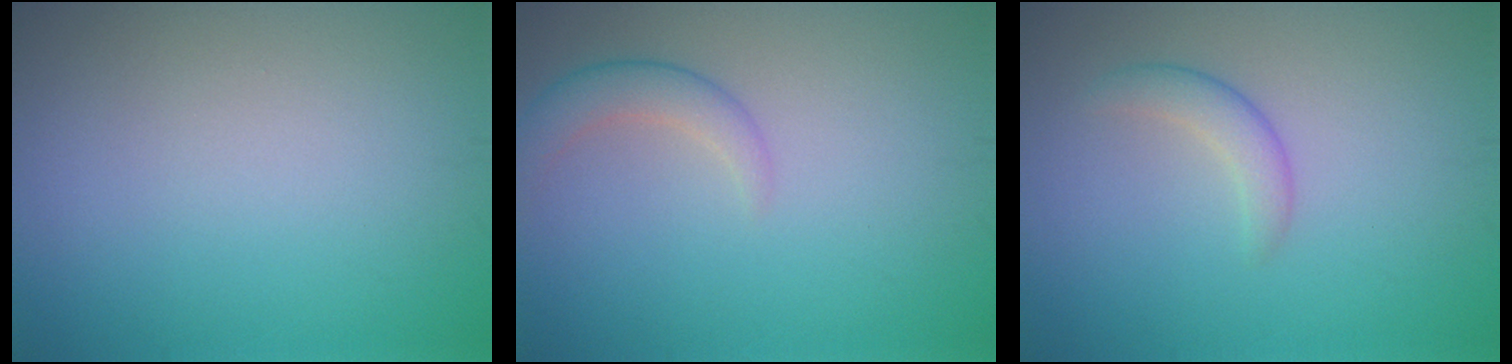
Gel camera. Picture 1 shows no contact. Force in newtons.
{"total": 2.3, "press": 2.3, "slide": 0.1}
{"total": 1.9, "press": 1.9, "slide": 0.0}